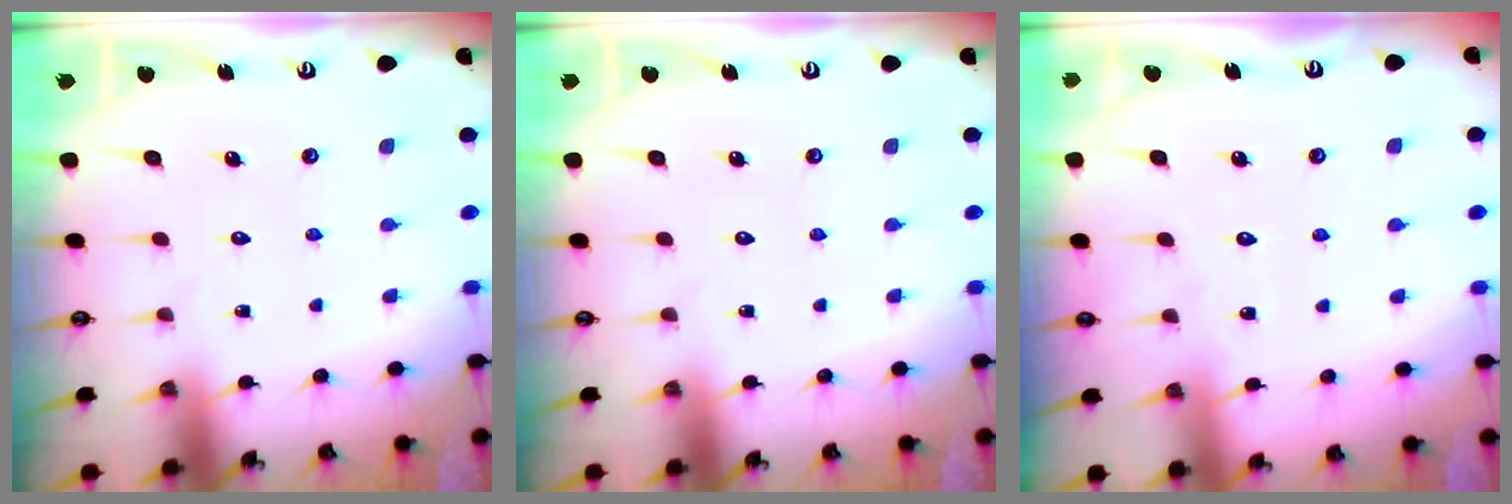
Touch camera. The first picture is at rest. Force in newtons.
{"total": 0.0}
{"total": 1.7, "press": 1.7, "slide": 0.2}